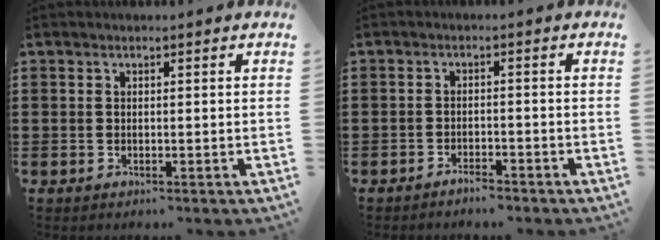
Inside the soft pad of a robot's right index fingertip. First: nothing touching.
{"total": 2.1, "force": [-2.1, 0.2, 0.4], "torque": [-0.012, 0.002, -0.041]}